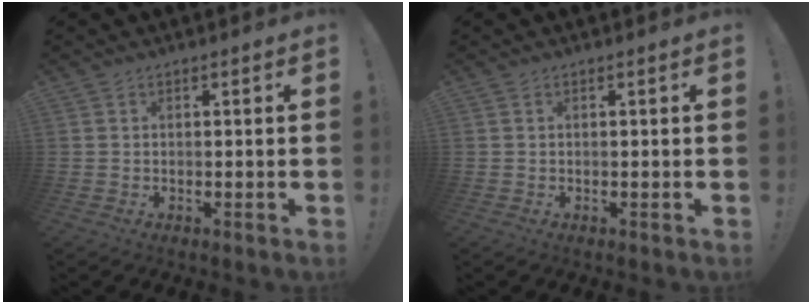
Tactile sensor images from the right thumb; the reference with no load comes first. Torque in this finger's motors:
{"motor_torque": [0.08, 0.24, -0.06, 0.06, 0.06]}